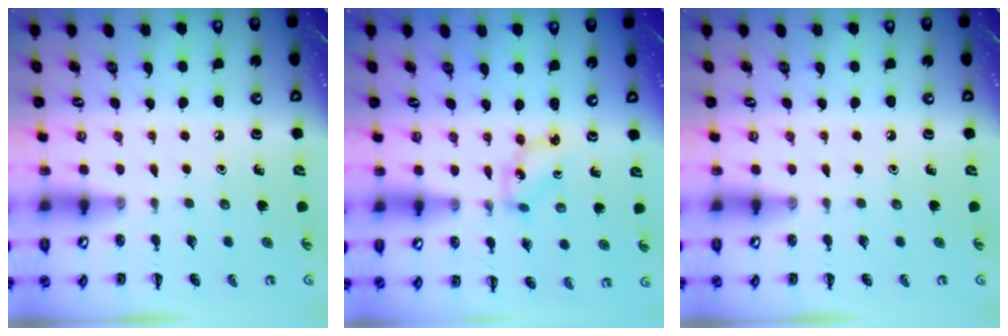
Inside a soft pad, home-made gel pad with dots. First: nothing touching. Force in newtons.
{"total": 2.8, "press": 2.7, "slide": 0.7}
{"total": 0.0}